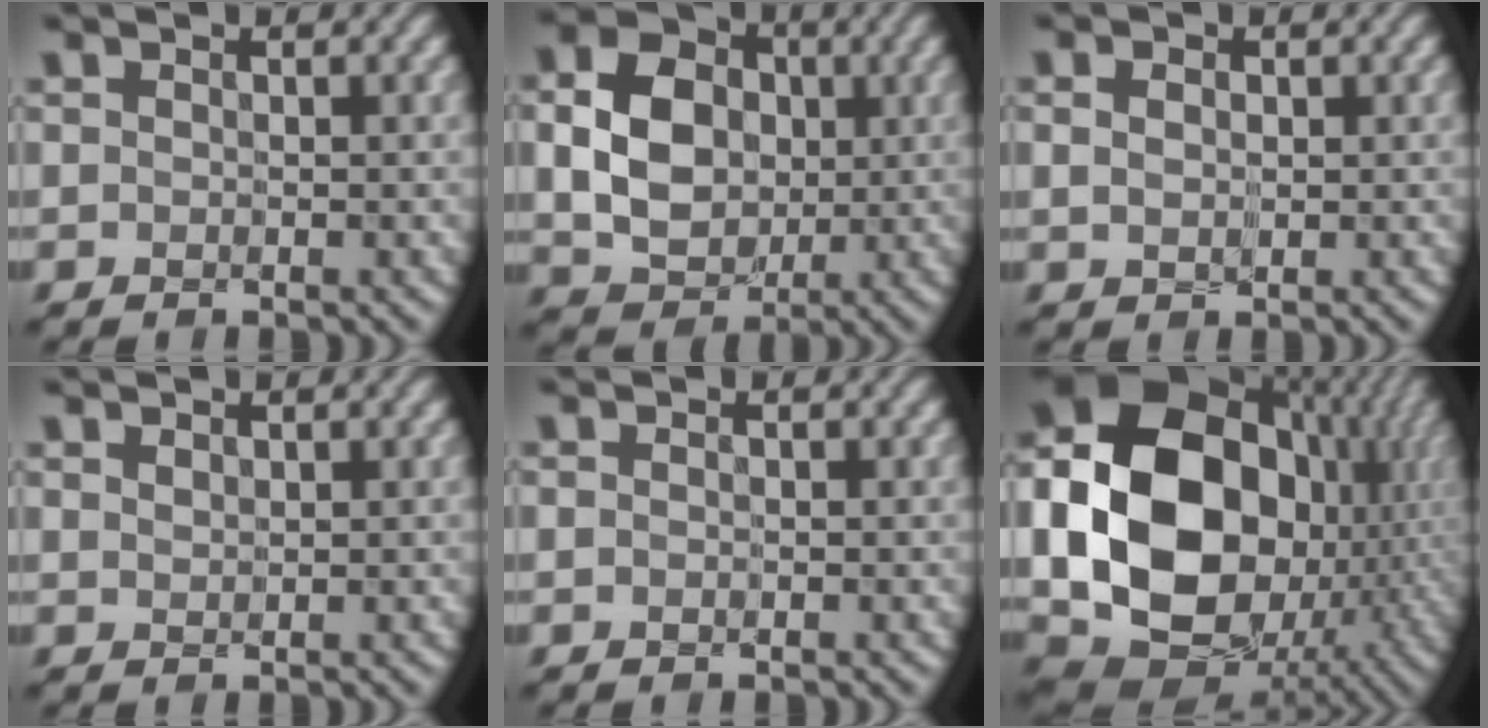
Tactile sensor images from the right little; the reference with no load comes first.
{"total": 7.0, "force": [-0.3, 5.5, 4.2], "torque": [-0.095, 0.000, -0.007]}
{"total": 1.0, "force": [0.0, 0.9, 0.5], "torque": [-0.015, -0.002, 0.002]}
{"total": 1.0, "force": [0.6, 0.7, 0.5], "torque": [-0.011, -0.001, 0.015]}
{"total": 0.0}
{"total": 19.1, "force": [-0.1, 15.1, 11.6], "torque": [-0.258, -0.017, 0.014]}